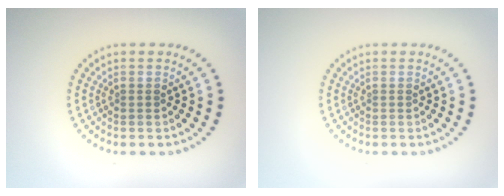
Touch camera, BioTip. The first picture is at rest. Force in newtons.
{"total": 0.0}